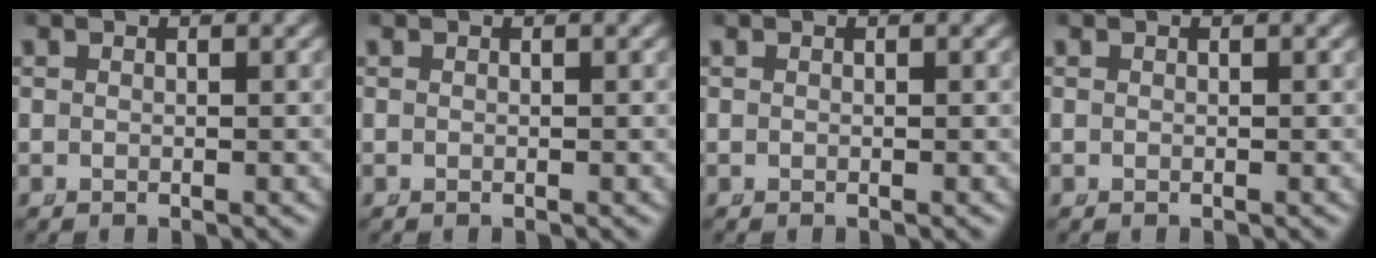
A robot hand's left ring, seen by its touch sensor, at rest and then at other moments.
{"total": 0.0}
{"total": 0.0}
{"total": 0.0}